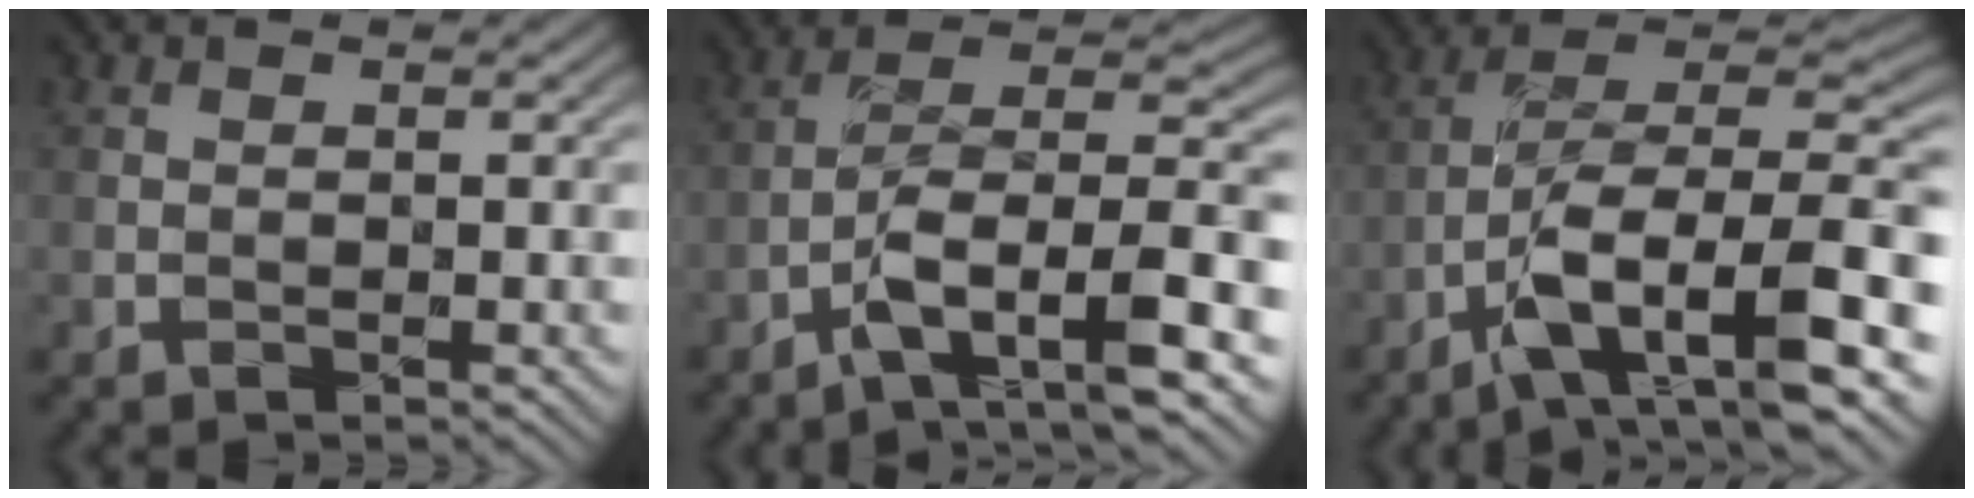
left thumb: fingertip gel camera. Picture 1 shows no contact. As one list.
[{"total": 11.3, "force": [-5.2, 4.0, 9.2], "torque": [-0.161, -0.001, -0.098]}, {"total": 13.0, "force": [-5.3, 4.8, 10.9], "torque": [-0.178, 0.002, -0.103]}]